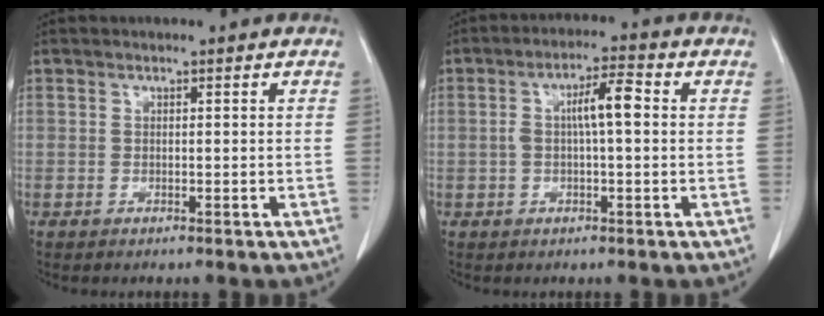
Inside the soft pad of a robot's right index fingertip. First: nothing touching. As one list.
[{"total": 5.7, "force": [0.5, 1.0, 5.5], "torque": [-0.099, 0.019, 0.007]}]